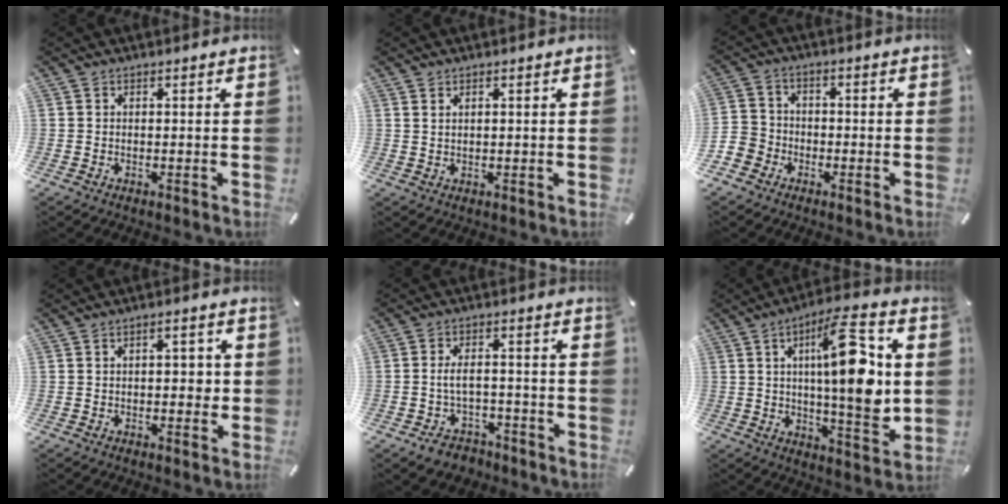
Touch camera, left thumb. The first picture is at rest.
{"total": 0.9, "force": [0.7, 0.3, 0.5], "torque": [-0.010, -0.001, 0.014]}
{"total": 5.1, "force": [-3.0, 4.1, 0.7], "torque": [-0.025, 0.014, -0.059]}
{"total": 3.9, "force": [0.0, 2.2, 3.3], "torque": [-0.045, 0.004, -0.007]}
{"total": 6.0, "force": [-2.5, 4.0, 3.6], "torque": [-0.072, 0.019, -0.048]}
{"total": 20.1, "force": [4.1, 6.0, 18.7], "torque": [-0.298, -0.014, 0.055]}